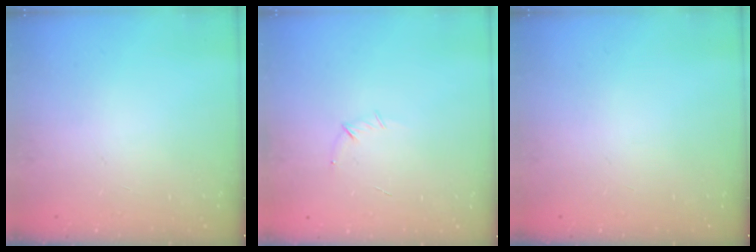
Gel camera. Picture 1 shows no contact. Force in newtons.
{"total": 5.5, "press": 5.3, "slide": 1.4}
{"total": 0.0}